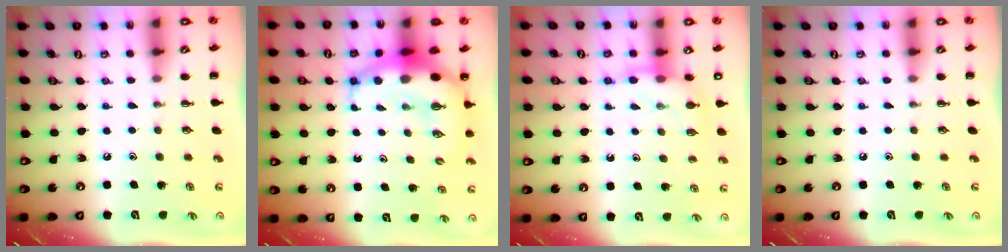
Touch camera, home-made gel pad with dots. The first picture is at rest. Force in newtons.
{"total": 9.7, "press": 9.5, "slide": 2.2}
{"total": 9.2, "press": 9.2, "slide": 0.6}
{"total": 0.0}